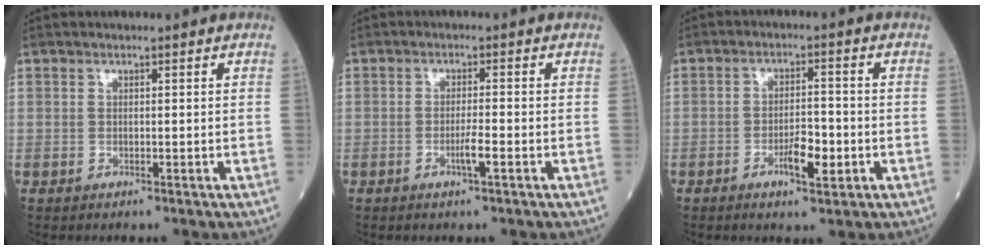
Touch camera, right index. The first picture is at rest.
{"total": 2.6, "force": [-1.1, 0.0, 2.4], "torque": [-0.045, -0.002, -0.021]}
{"total": 5.2, "force": [-1.9, 1.5, 4.6], "torque": [-0.078, 0.000, -0.030]}